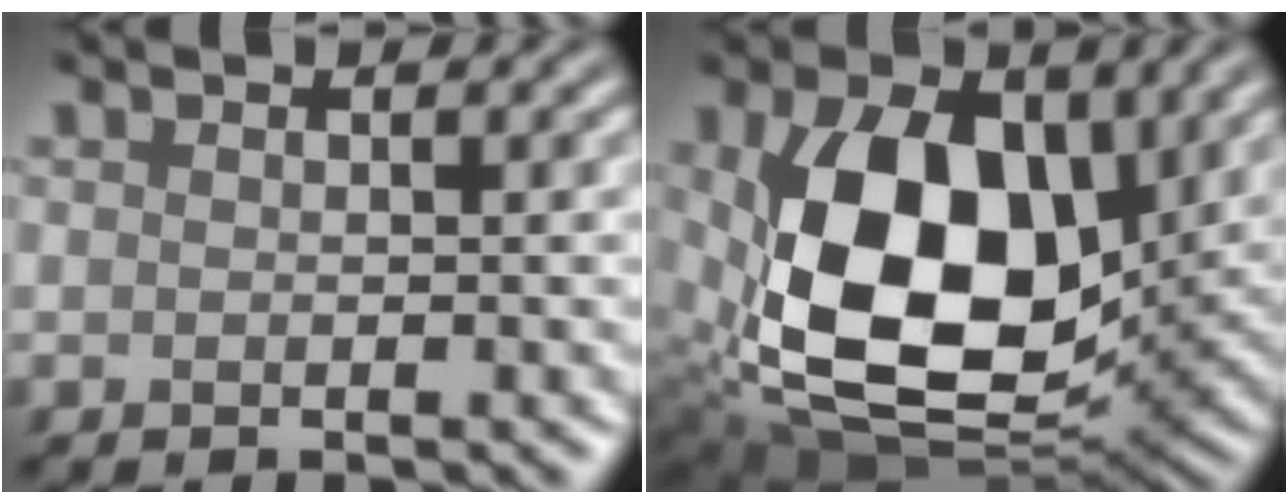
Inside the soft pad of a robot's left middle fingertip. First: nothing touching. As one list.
[{"total": 12.6, "force": [1.6, 8.0, 9.6], "torque": [-0.189, -0.025, 0.042]}]